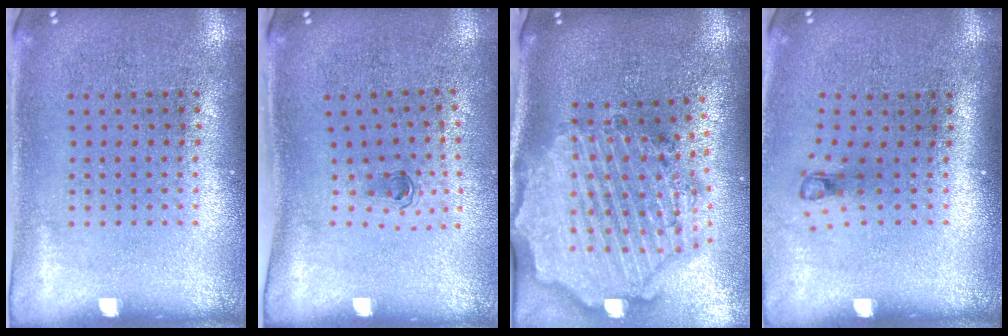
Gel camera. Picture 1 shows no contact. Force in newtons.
{"total": 0.6, "press": 0.3, "slide": 0.5}
{"total": 3.8, "press": 3.1, "slide": 2.2}
{"total": 0.7, "press": 0.3, "slide": 0.6}